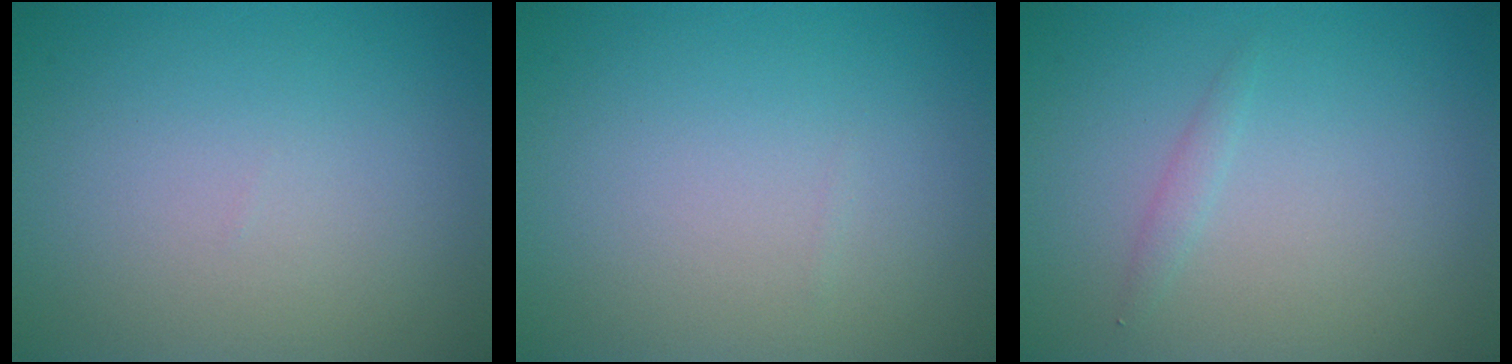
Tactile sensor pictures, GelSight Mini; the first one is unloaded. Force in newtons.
{"total": 0.0}
{"total": 0.8, "press": 0.8, "slide": 0.0}